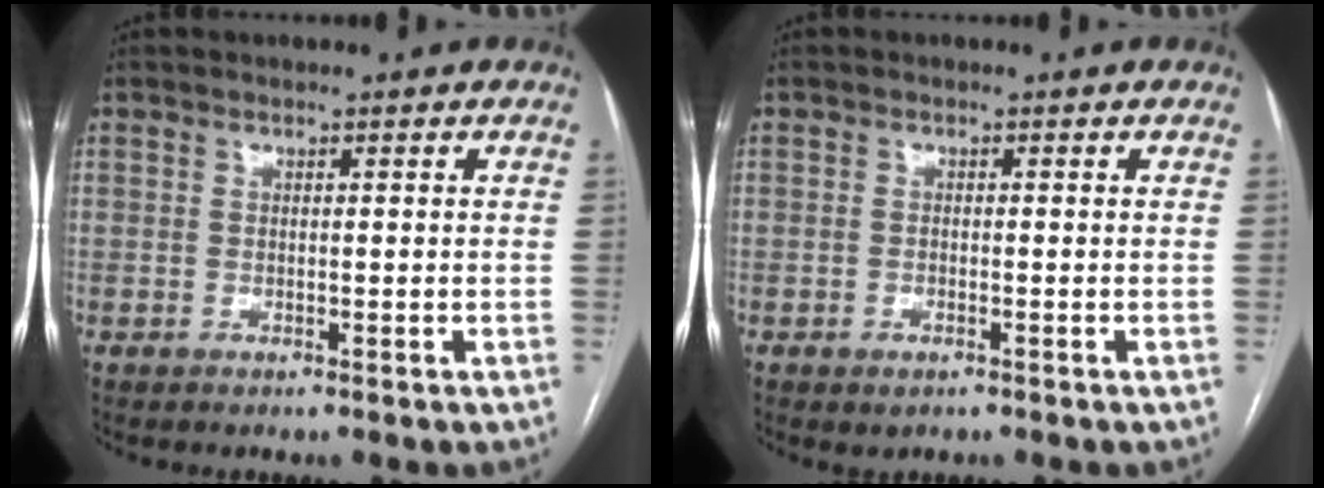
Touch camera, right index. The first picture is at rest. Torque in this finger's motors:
{"motor_torque": [0.33, -0.07, 0.11, 0.00]}